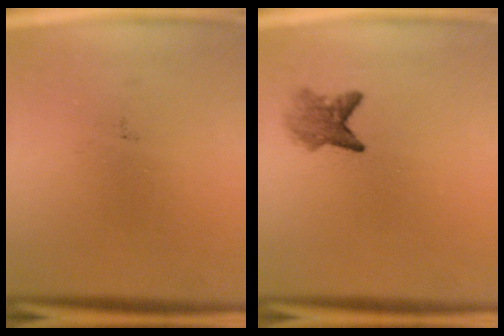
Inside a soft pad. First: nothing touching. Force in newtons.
{"total": 3.2}